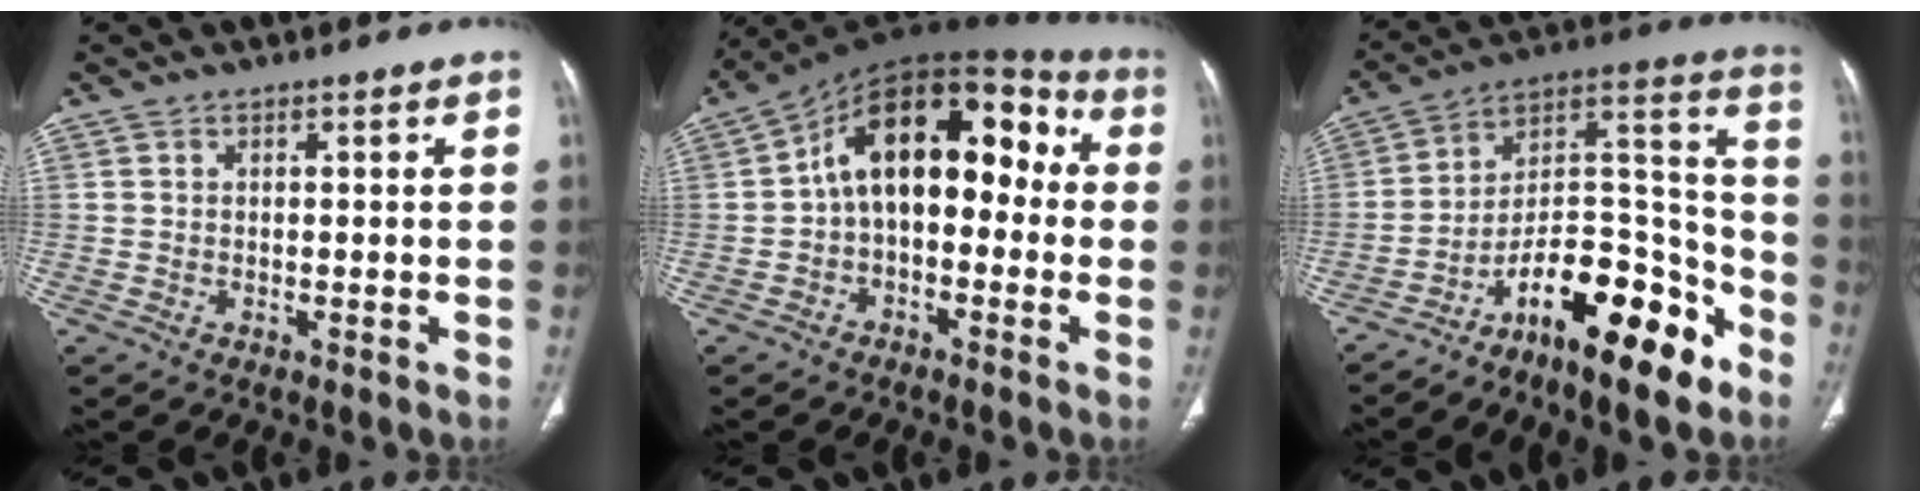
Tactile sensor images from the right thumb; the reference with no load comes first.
{"total": 16.0, "force": [0.0, 9.8, 12.6], "torque": [-0.152, 0.060, -0.015]}
{"total": 19.4, "force": [-11.9, 6.4, 14.0], "torque": [-0.196, 0.104, -0.198]}